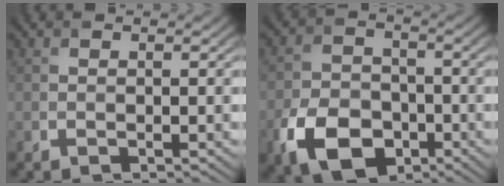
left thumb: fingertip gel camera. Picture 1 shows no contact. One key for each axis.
{"total": 9.3, "fx": -4.4, "fy": 6.2, "fz": 5.3, "tx": -0.117, "ty": -0.016, "tz": -0.086}